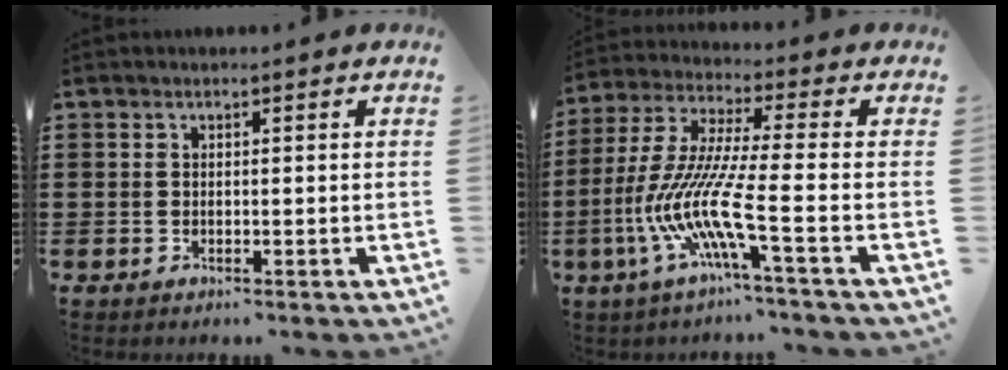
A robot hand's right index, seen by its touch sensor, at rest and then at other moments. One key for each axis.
{"total": 11.5, "fx": -4.9, "fy": 0.6, "fz": 10.4, "tx": -0.257, "ty": -0.027, "tz": -0.111}